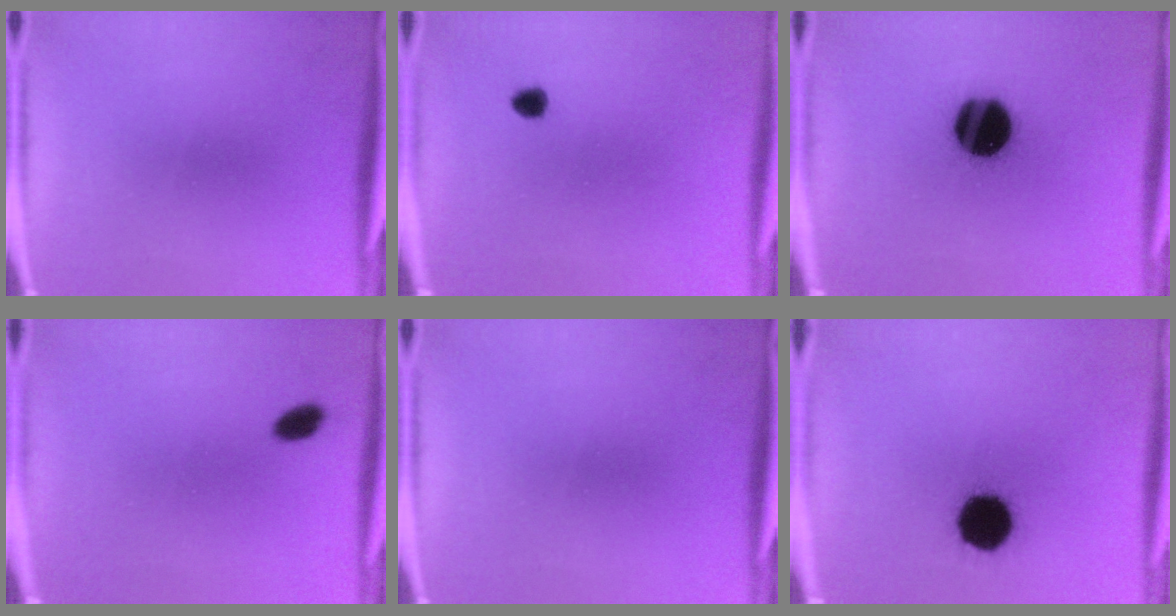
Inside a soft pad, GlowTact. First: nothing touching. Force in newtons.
{"total": 1.6}
{"total": 19.3}
{"total": 2.9}
{"total": 0.0}
{"total": 16.3}